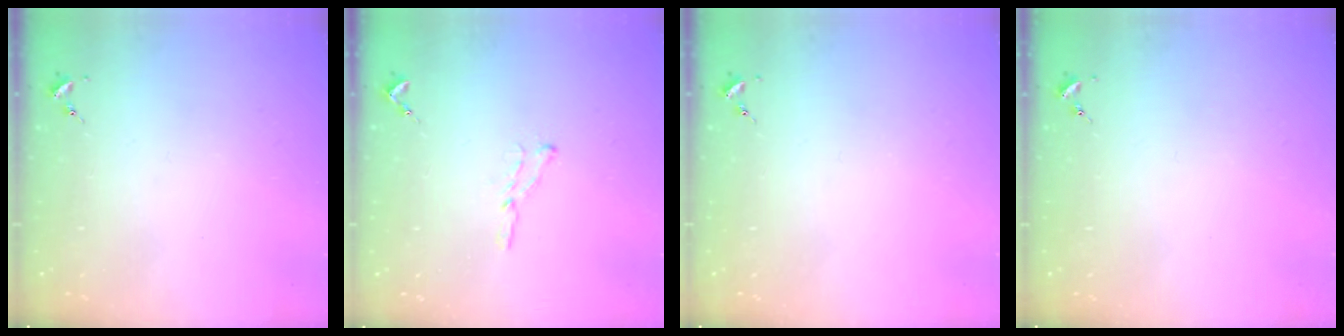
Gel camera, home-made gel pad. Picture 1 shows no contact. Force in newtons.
{"total": 4.4, "press": 4.3, "slide": 0.5}
{"total": 0.0}
{"total": 0.0}